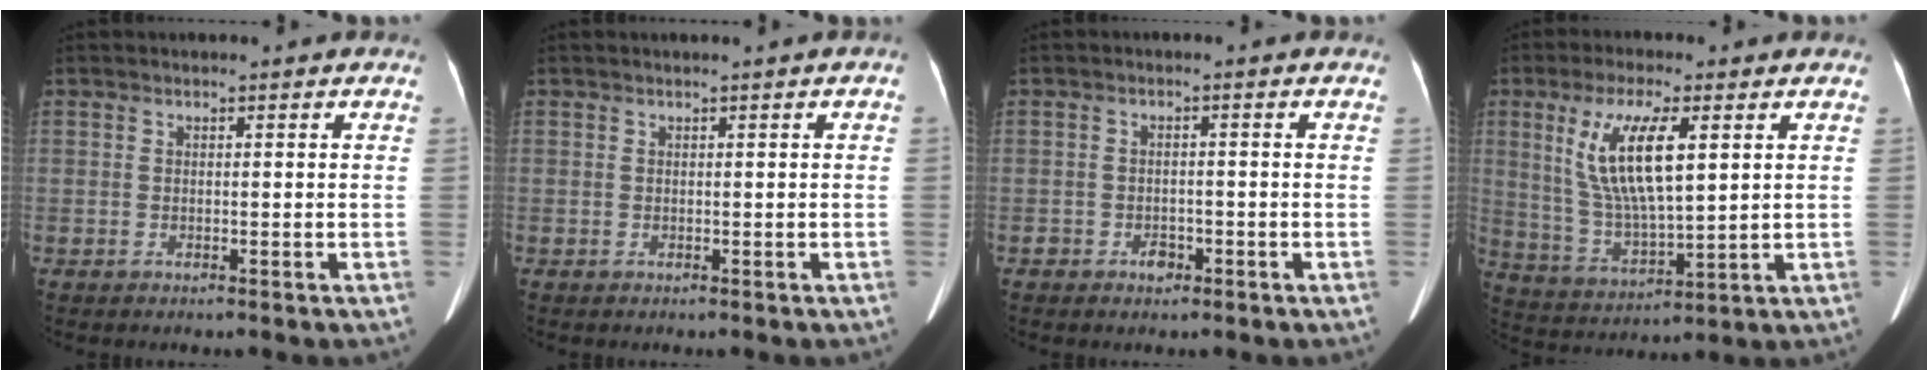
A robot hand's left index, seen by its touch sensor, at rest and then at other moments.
{"total": 0.0}
{"total": 2.0, "force": [-1.4, 1.3, 0.7], "torque": [-0.006, -0.003, -0.019]}
{"total": 11.5, "force": [3.6, 2.7, 10.6], "torque": [-0.223, -0.005, 0.075]}